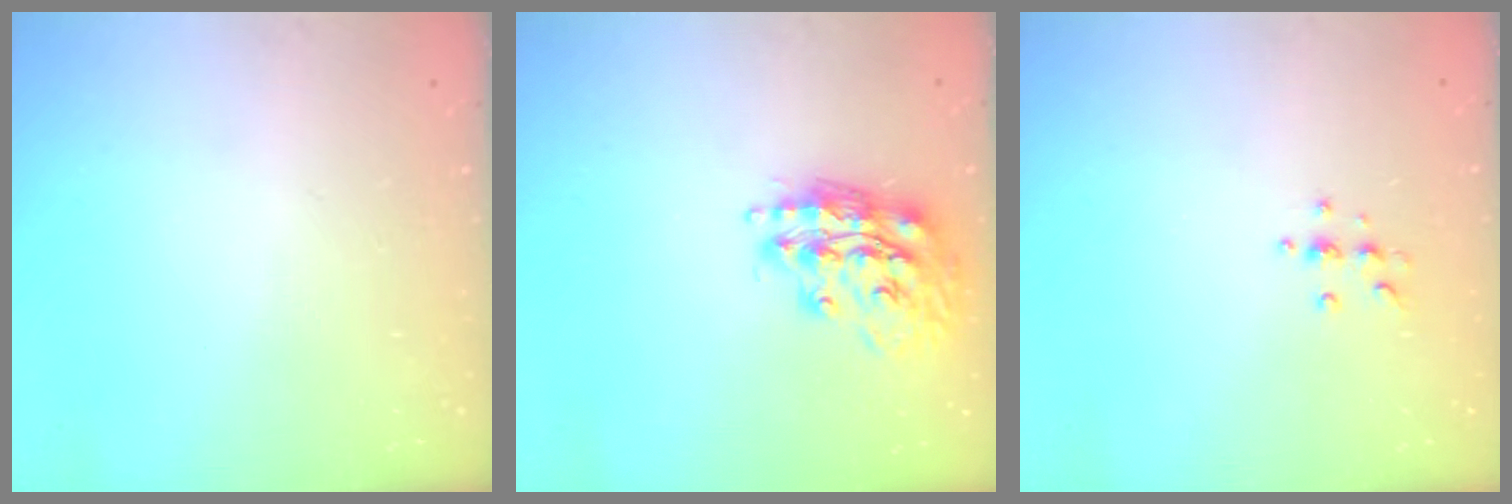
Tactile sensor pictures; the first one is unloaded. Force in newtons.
{"total": 16.2, "press": 16.2, "slide": 1.5}
{"total": 6.1, "press": 6.1, "slide": 0.6}